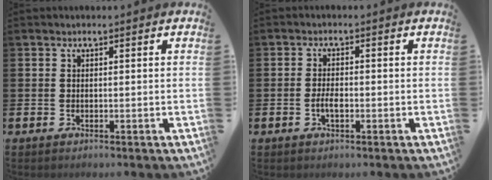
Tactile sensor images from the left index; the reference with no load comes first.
{"total": 2.2, "force": [-0.6, 1.0, 1.9], "torque": [-0.036, 0.001, -0.011]}